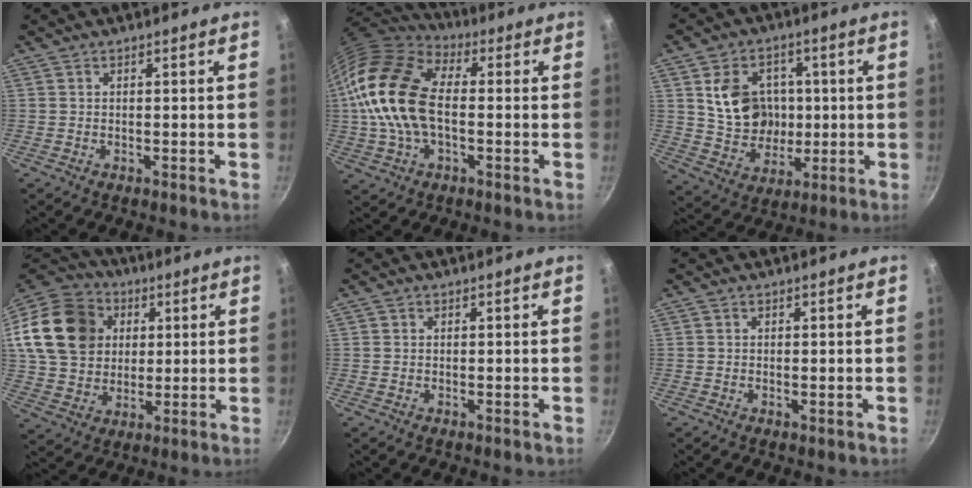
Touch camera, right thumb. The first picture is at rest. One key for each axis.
{"total": 18.8, "fx": 0.3, "fy": 11.3, "fz": 15.0, "tx": -0.282, "ty": 0.028, "tz": -0.008}
{"total": 13.6, "fx": 1.7, "fy": 11.3, "fz": 7.3, "tx": -0.093, "ty": 0.000, "tz": 0.039}
{"total": 23.4, "fx": 6.2, "fy": 18.9, "fz": 12.3, "tx": -0.243, "ty": 0.028, "tz": 0.116}
{"total": 0.6, "fx": 0.2, "fy": 0.6, "fz": 0.1, "tx": 0.000, "ty": 0.002, "tz": 0.000}
{"total": 0.6, "fx": 0.1, "fy": 0.2, "fz": 0.5, "tx": -0.009, "ty": -0.002, "tz": 0.000}